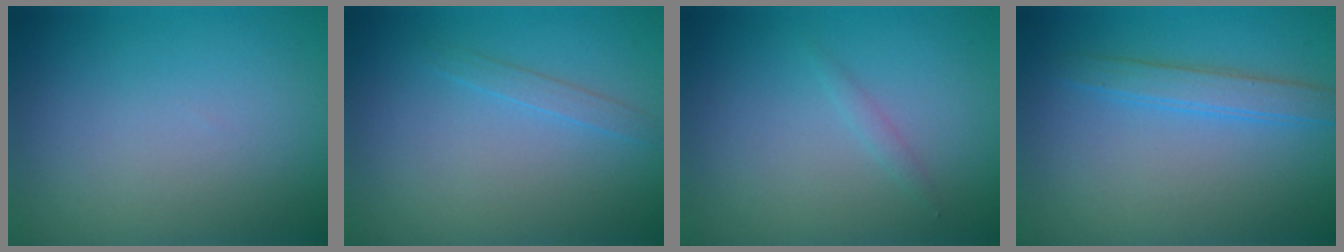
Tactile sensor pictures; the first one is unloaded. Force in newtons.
{"total": 1.1, "press": 1.1, "slide": 0.1}
{"total": 0.8, "press": 0.8, "slide": 0.0}
{"total": 2.5, "press": 2.5, "slide": 0.1}